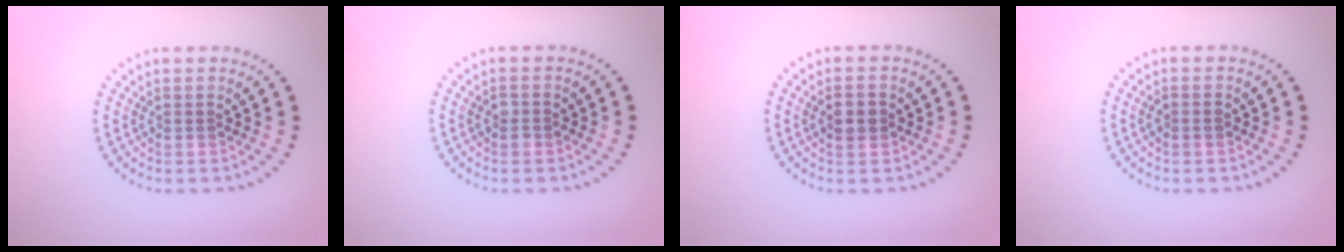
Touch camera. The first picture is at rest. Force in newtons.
{"total": 1.0, "press": 0.9, "slide": 0.3}
{"total": 2.0, "press": 1.9, "slide": 0.4}
{"total": 0.9, "press": 0.8, "slide": 0.2}